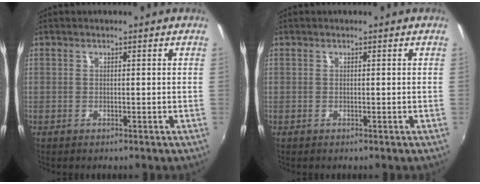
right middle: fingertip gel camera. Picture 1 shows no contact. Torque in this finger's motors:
{"motor_torque": [0.02, 0.10, 0.00, 0.01]}